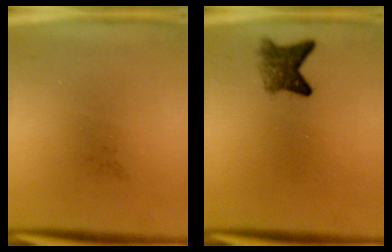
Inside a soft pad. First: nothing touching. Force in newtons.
{"total": 3.7}